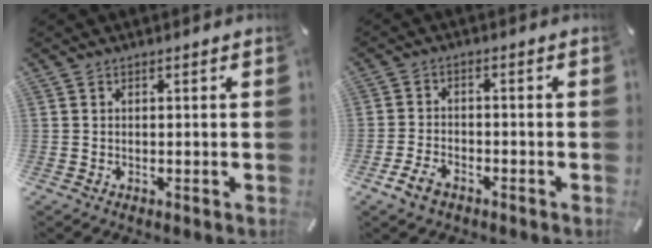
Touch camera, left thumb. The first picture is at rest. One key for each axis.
{"total": 5.1, "fx": -3.0, "fy": 2.9, "fz": 2.9, "tx": -0.071, "ty": 0.012, "tz": -0.060}